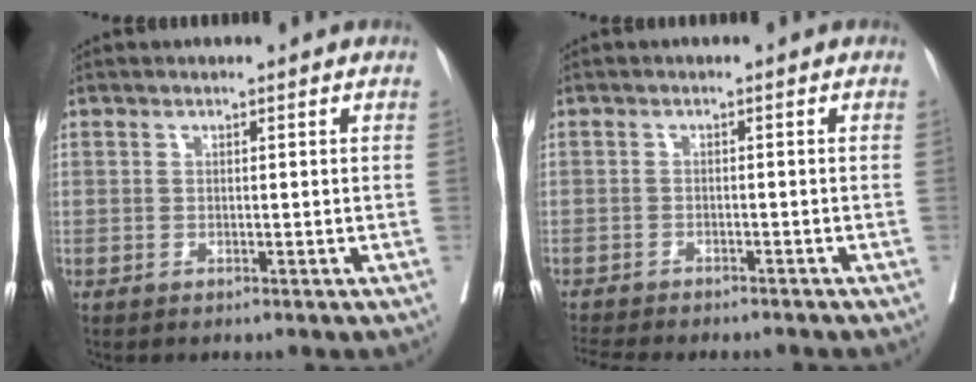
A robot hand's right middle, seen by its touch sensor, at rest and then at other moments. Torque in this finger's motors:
{"motor_torque": [1.01, -1.13, 0.12, 0.04]}